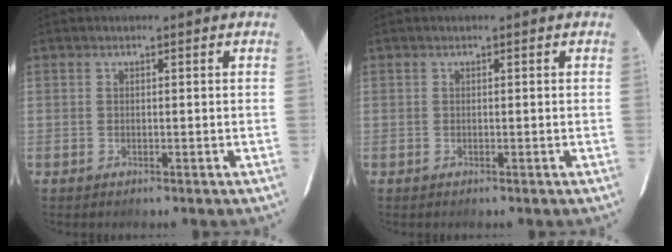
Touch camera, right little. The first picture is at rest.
{"total": 0.0}